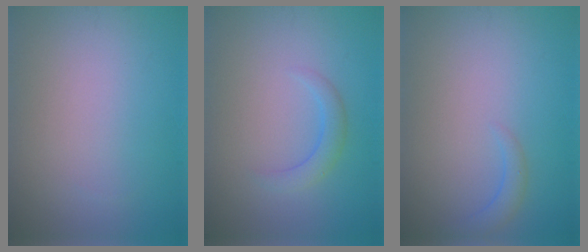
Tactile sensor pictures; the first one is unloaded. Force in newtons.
{"total": 1.8, "press": 1.8, "slide": 0.2}
{"total": 1.4, "press": 1.4, "slide": 0.2}